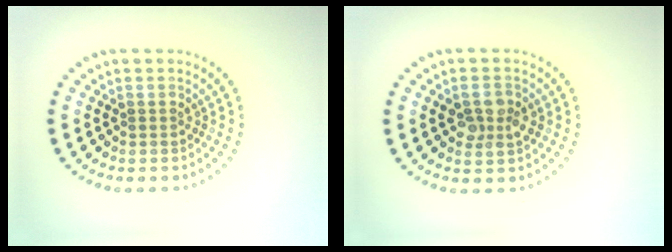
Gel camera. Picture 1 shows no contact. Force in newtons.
{"total": 2.4, "press": 2.4, "slide": 0.2}